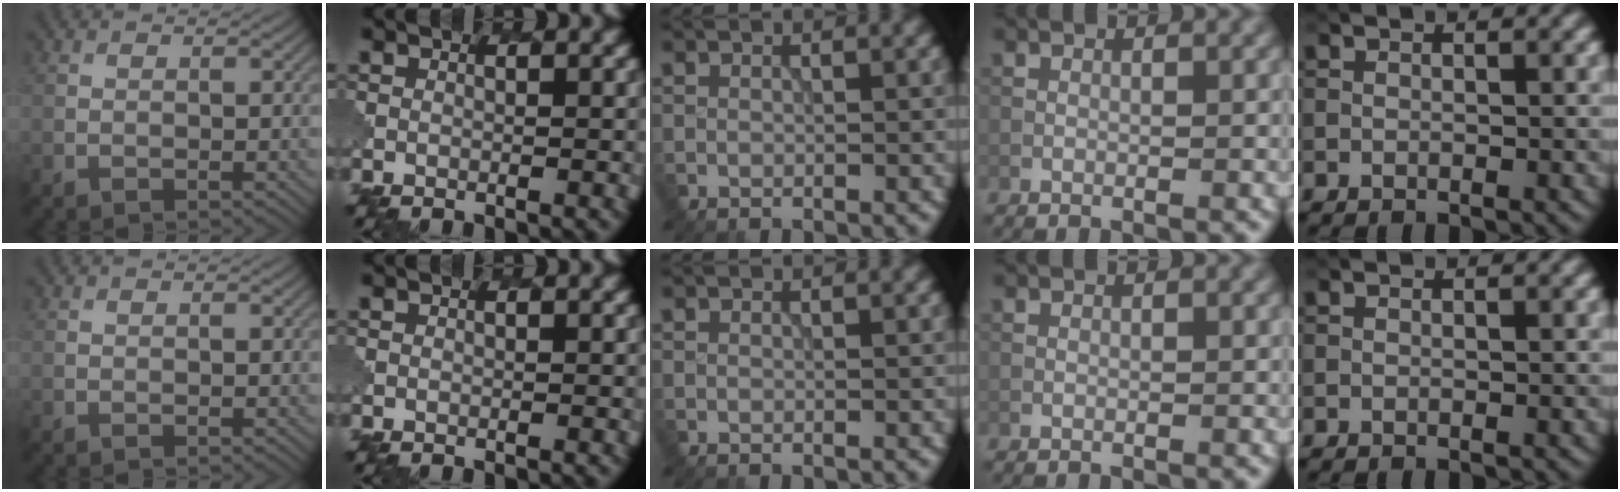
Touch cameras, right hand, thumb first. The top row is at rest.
{}